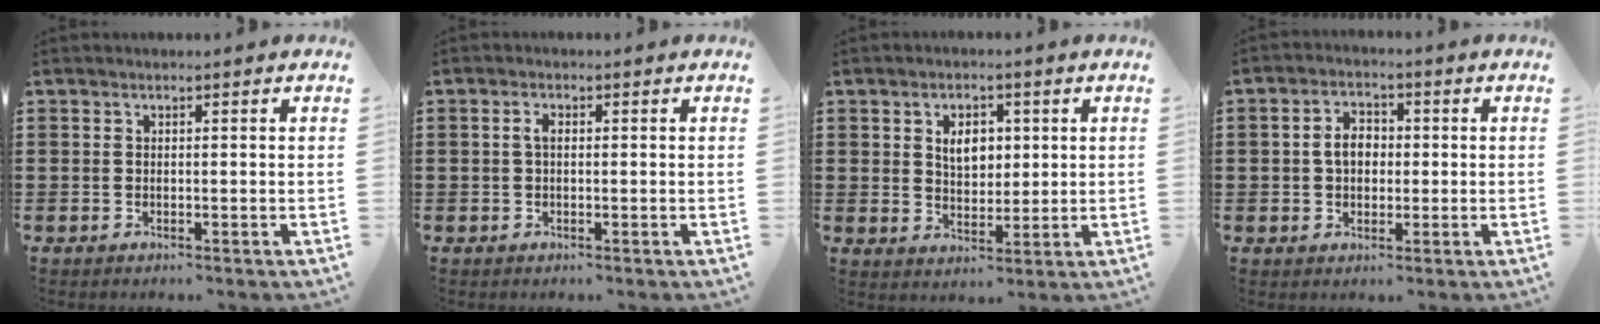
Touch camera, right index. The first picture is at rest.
{"total": 1.5, "force": [0.1, 0.5, 1.4], "torque": [-0.029, 0.001, 0.001]}
{"total": 4.7, "force": [1.3, 3.0, 3.3], "torque": [-0.060, 0.003, 0.018]}
{"total": 4.0, "force": [0.0, 2.7, 2.9], "torque": [-0.063, 0.008, -0.001]}